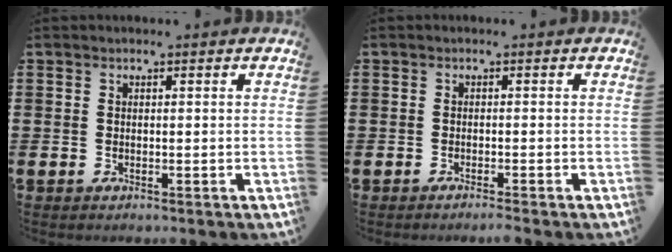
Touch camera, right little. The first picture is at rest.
{"total": 0.8, "force": [-0.6, -0.1, 0.4], "torque": [-0.006, -0.004, -0.012]}